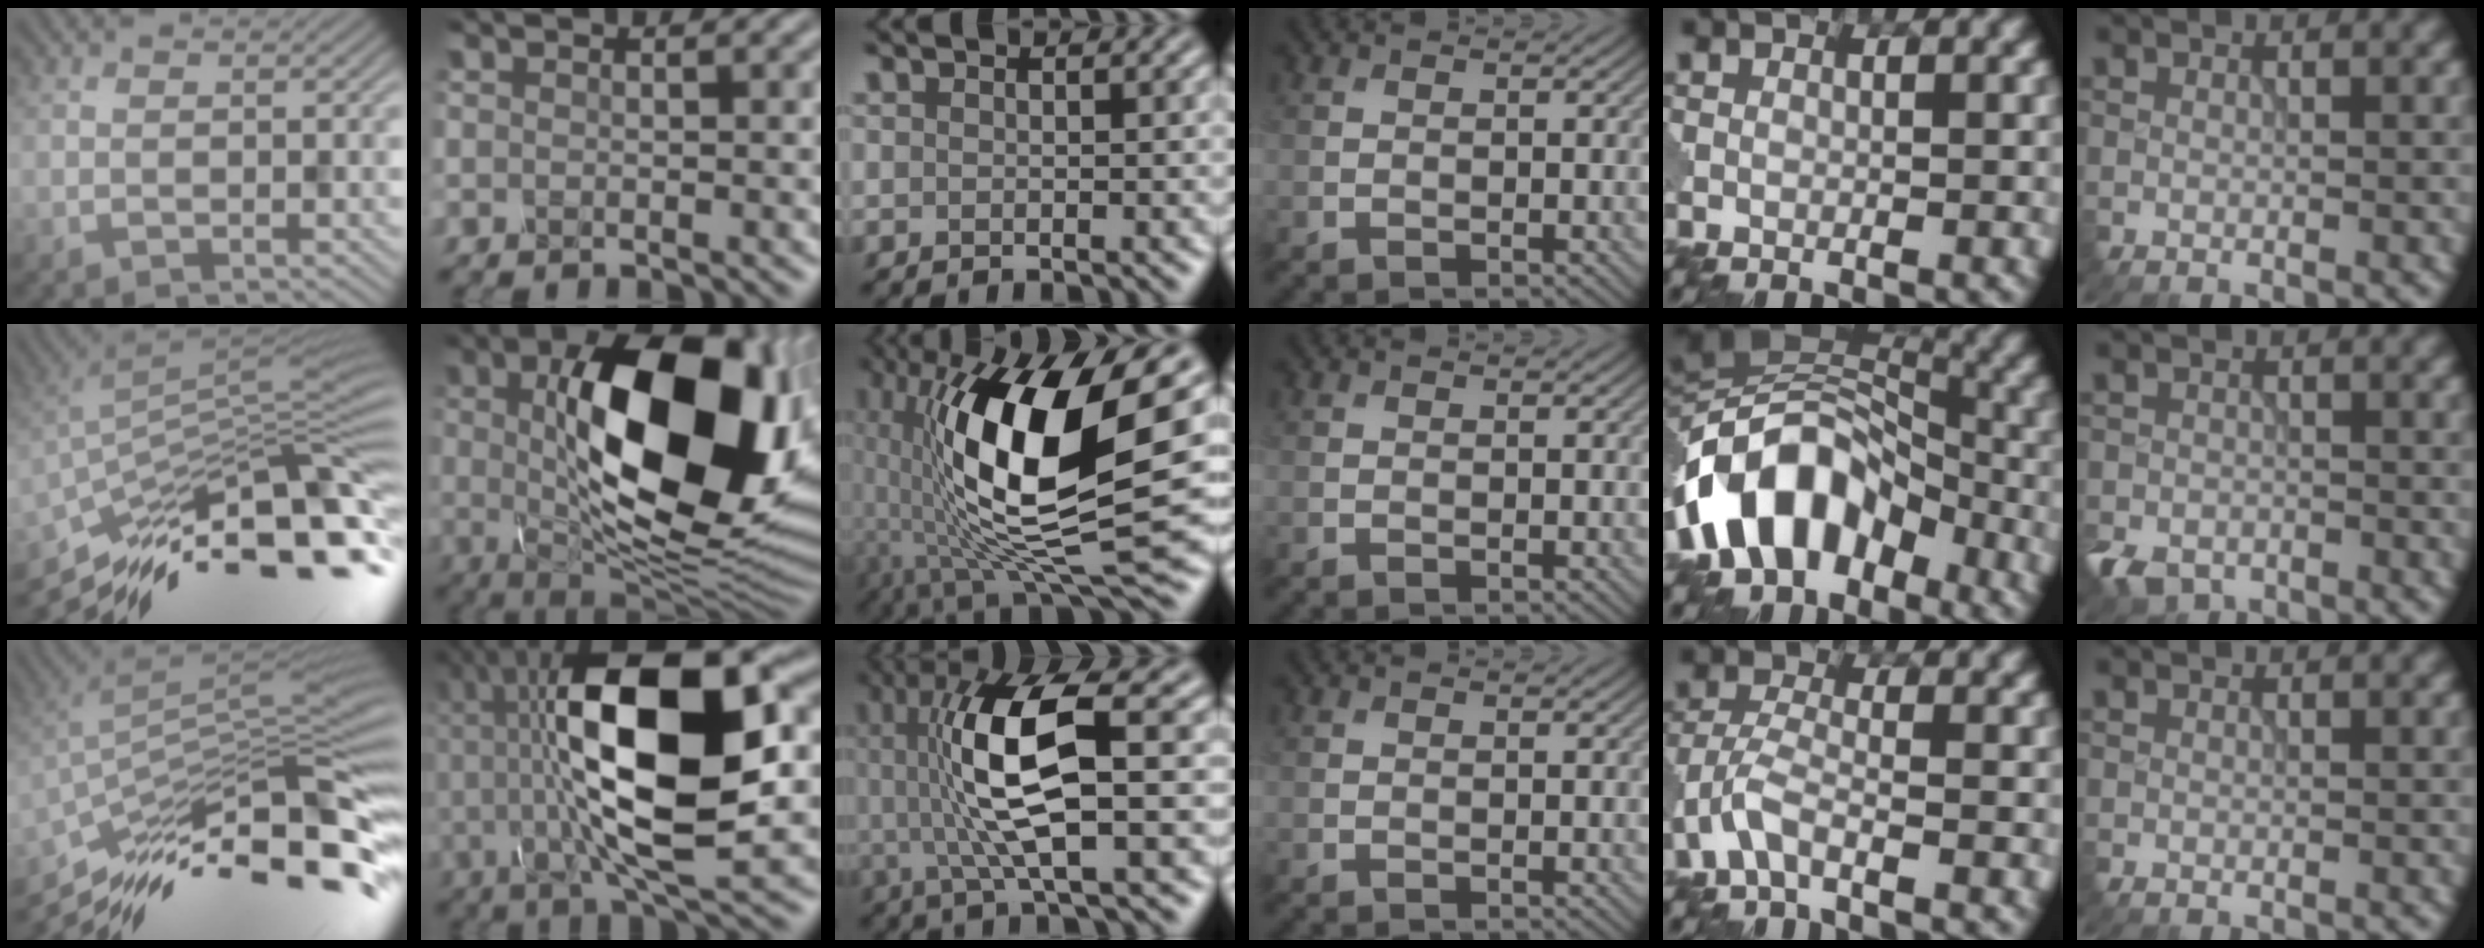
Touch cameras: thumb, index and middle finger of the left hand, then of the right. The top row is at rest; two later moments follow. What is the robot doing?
{"motion": "assemble", "object": "glue stick"}